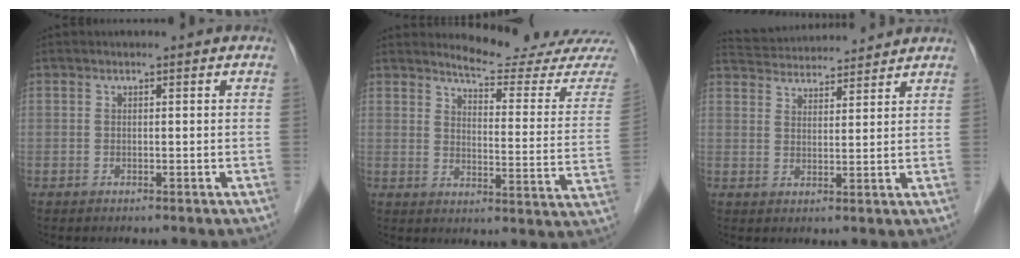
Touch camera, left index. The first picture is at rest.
{"total": 15.4, "force": [15.1, -0.7, 3.0], "torque": [-0.038, -0.116, 0.169]}
{"total": 11.4, "force": [11.0, 1.5, 2.6], "torque": [-0.051, 0.032, 0.168]}